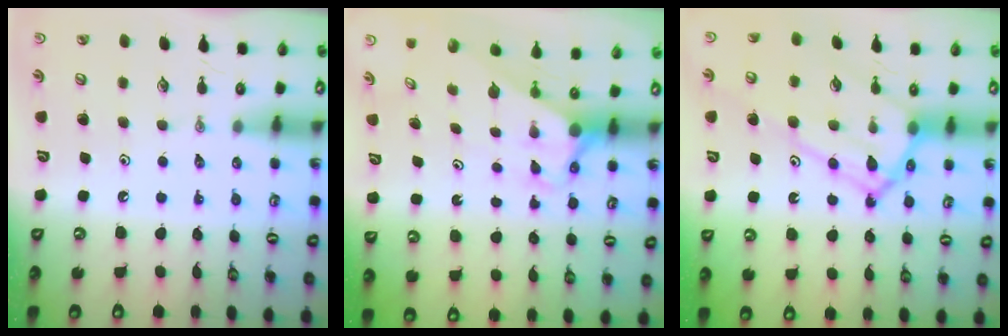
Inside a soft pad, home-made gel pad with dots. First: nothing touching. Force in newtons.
{"total": 2.7, "press": 2.7, "slide": 0.0}
{"total": 16.9, "press": 16.9, "slide": 1.5}